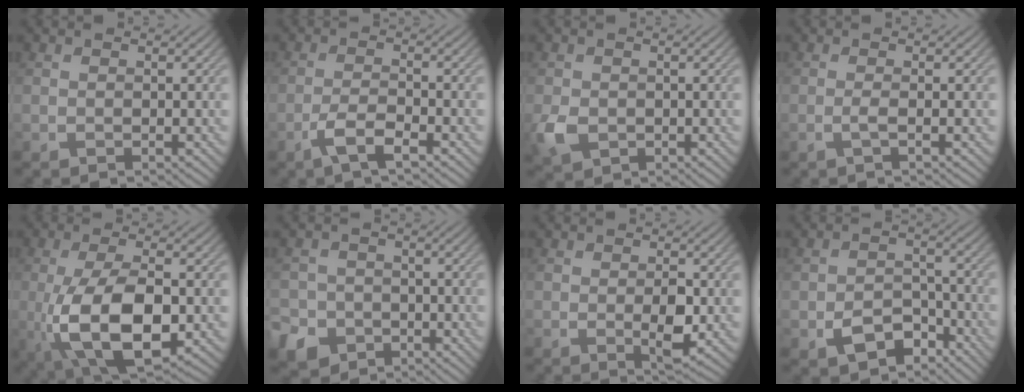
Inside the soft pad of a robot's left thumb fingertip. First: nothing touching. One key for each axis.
{"total": 4.1, "fx": -2.6, "fy": 0.9, "fz": 3.0, "tx": -0.068, "ty": 0.000, "tz": -0.059}
{"total": 3.9, "fx": -1.0, "fy": 3.0, "fz": 2.2, "tx": -0.055, "ty": -0.012, "tz": -0.022}
{"total": 1.5, "fx": -0.3, "fy": 0.2, "fz": 1.4, "tx": -0.026, "ty": 0.002, "tz": -0.013}
{"total": 13.8, "fx": -2.9, "fy": 6.3, "fz": 12.0, "tx": -0.250, "ty": -0.020, "tz": -0.044}
{"total": 6.3, "fx": -3.4, "fy": 5.0, "fz": 1.6, "tx": -0.043, "ty": -0.017, "tz": -0.073}
{"total": 4.0, "fx": -0.4, "fy": 2.1, "fz": 3.4, "tx": -0.066, "ty": -0.014, "tz": 0.000}
{"total": 5.9, "fx": -3.5, "fy": 3.6, "fz": 3.2, "tx": -0.058, "ty": -0.006, "tz": -0.067}